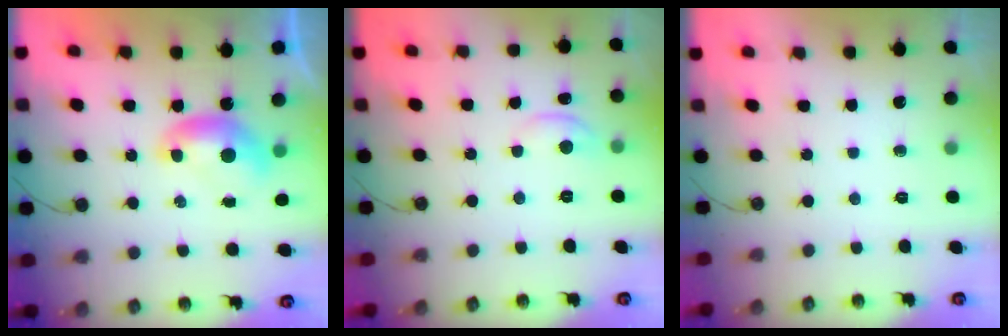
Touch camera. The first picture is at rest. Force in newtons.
{"total": 0.0}
{"total": 0.0}